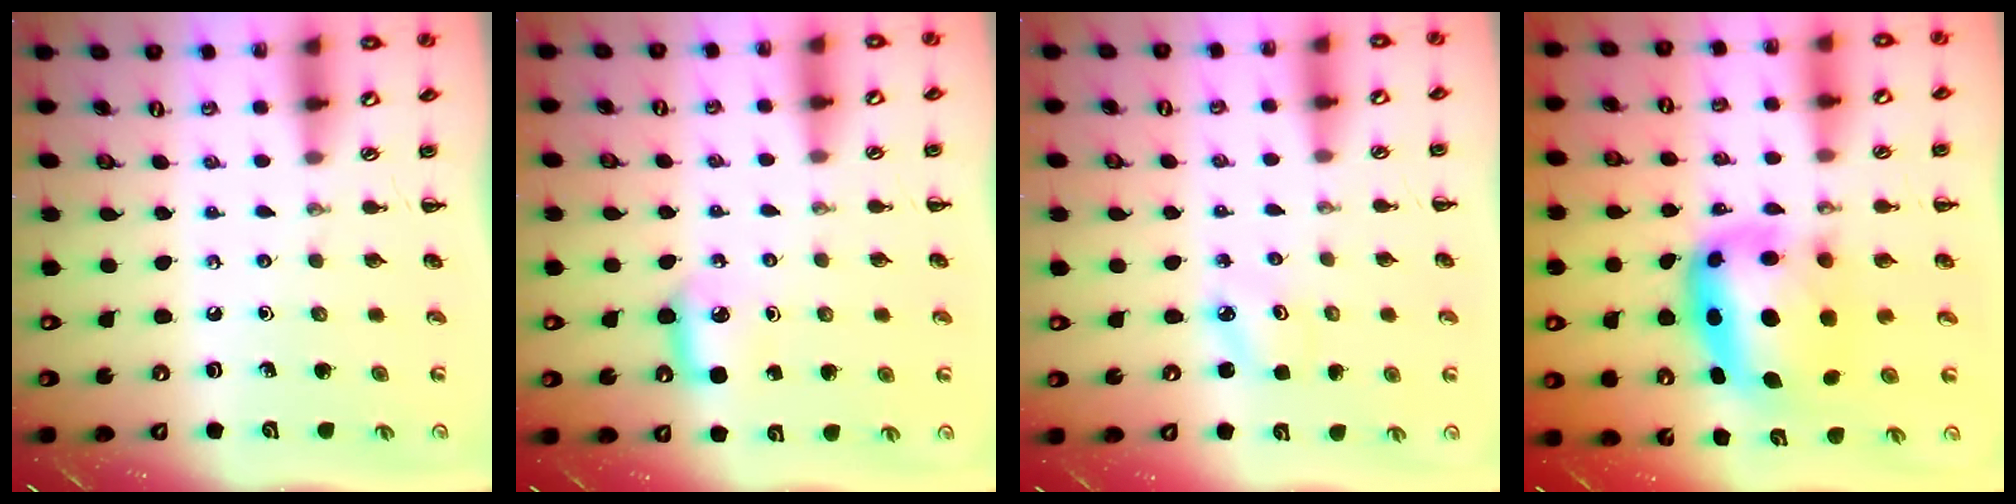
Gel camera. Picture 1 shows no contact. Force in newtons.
{"total": 5.6, "press": 5.4, "slide": 1.6}
{"total": 2.5, "press": 2.4, "slide": 0.5}
{"total": 9.1, "press": 8.7, "slide": 2.6}